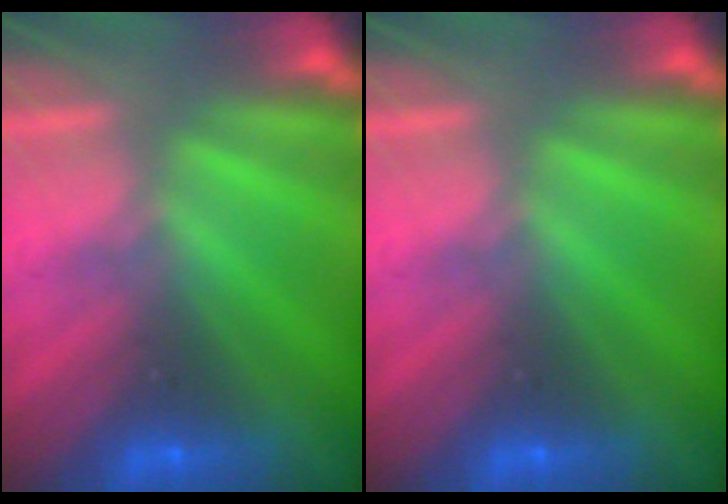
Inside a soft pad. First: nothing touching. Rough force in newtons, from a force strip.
{"total": 0.0}